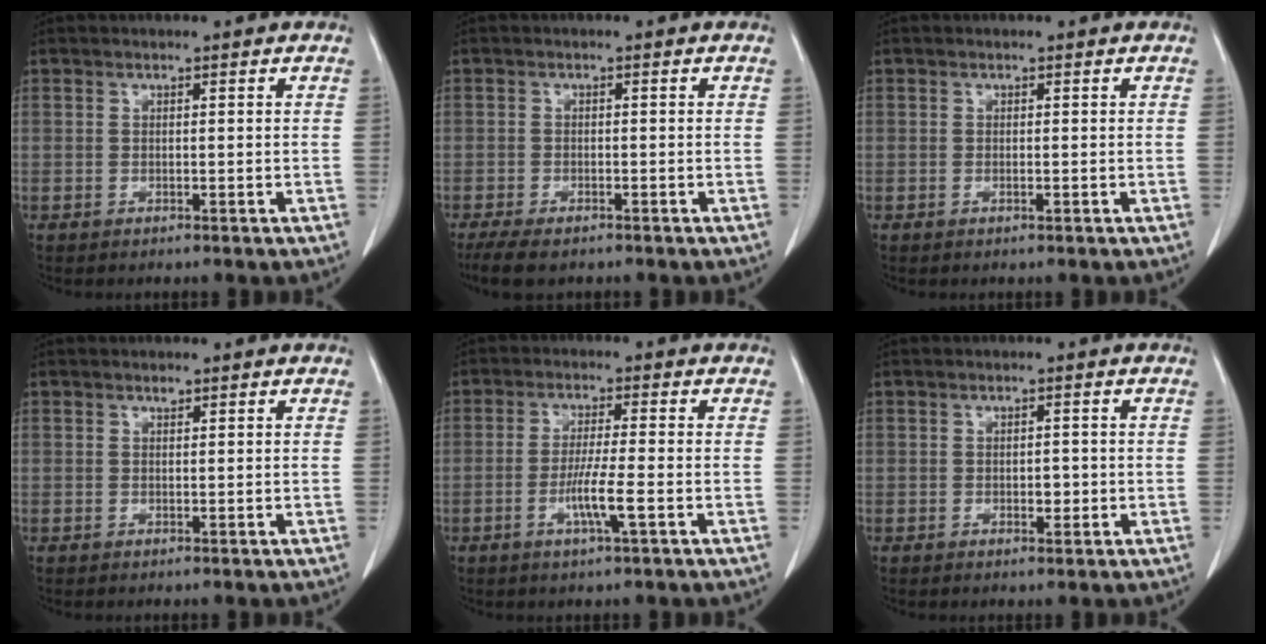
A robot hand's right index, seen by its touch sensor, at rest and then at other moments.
{"total": 5.8, "force": [-4.2, 2.2, 3.4], "torque": [-0.062, -0.012, -0.066]}
{"total": 0.7, "force": [-0.2, 0.3, 0.6], "torque": [-0.015, -0.002, -0.002]}
{"total": 0.7, "force": [0.5, 0.4, 0.3], "torque": [-0.006, 0.000, 0.010]}
{"total": 5.9, "force": [-2.1, 0.0, 5.5], "torque": [-0.103, -0.008, -0.038]}
{"total": 2.2, "force": [-0.4, 1.2, 1.7], "torque": [-0.027, 0.001, -0.002]}